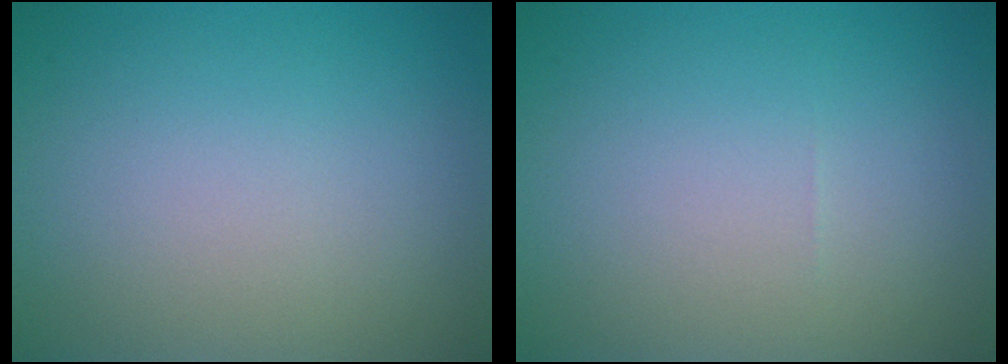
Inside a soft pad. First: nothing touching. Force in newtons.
{"total": 0.0}